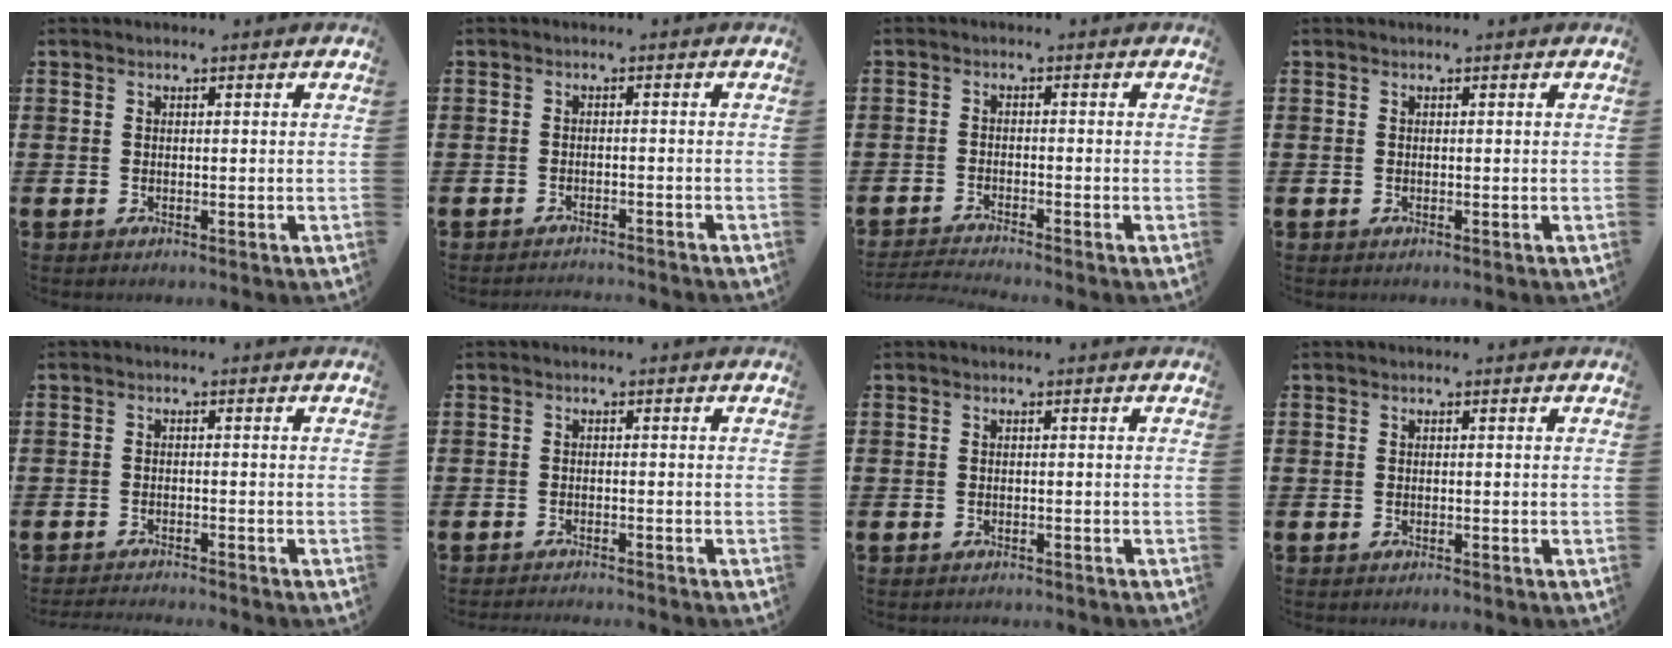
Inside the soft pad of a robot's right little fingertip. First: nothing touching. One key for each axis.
{"total": 1.3, "fx": -1.2, "fy": -0.2, "fz": 0.0, "tx": -0.001, "ty": 0.004, "tz": -0.026}
{"total": 1.5, "fx": -1.5, "fy": -0.2, "fz": 0.4, "tx": -0.007, "ty": 0.003, "tz": -0.030}
{"total": 0.0}
{"total": 1.3, "fx": -1.3, "fy": -0.2, "fz": 0.1, "tx": -0.002, "ty": 0.002, "tz": -0.026}
{"total": 1.0, "fx": -1.0, "fy": -0.2, "fz": 0.0, "tx": 0.000, "ty": 0.001, "tz": -0.021}
{"total": 0.5, "fx": -0.5, "fy": 0.0, "fz": 0.0, "tx": -0.001, "ty": -0.002, "tz": -0.011}
{"total": 0.0}